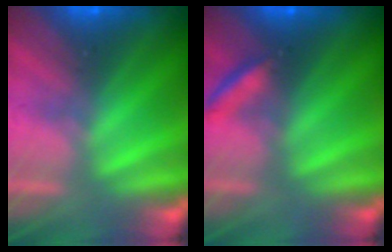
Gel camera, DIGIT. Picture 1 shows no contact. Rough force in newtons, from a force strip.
{"total": 2.1}